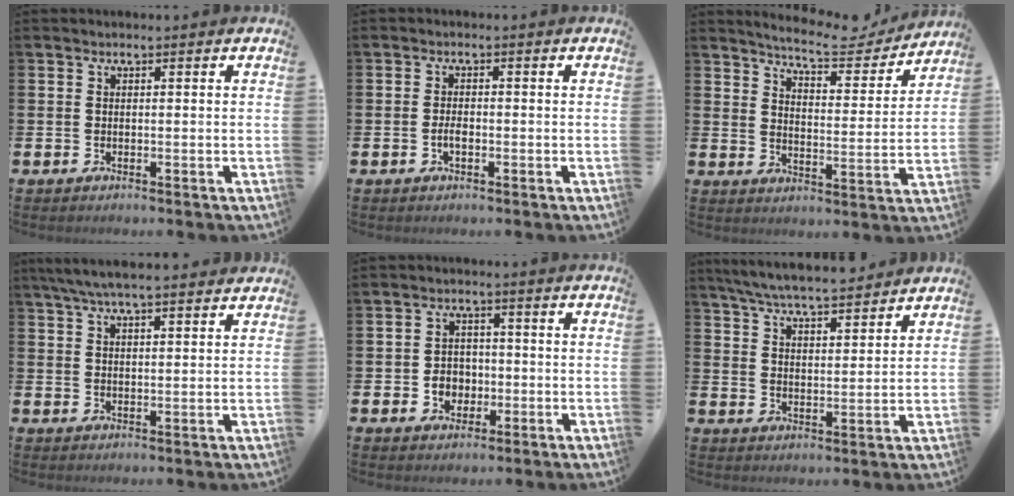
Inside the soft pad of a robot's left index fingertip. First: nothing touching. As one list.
[{"total": 1.6, "force": [-0.5, 0.8, 1.3], "torque": [-0.021, 0.001, -0.012]}, {"total": 7.1, "force": [6.7, 1.1, 2.0], "torque": [-0.039, -0.049, 0.110]}, {"total": 5.5, "force": [5.0, 0.6, 2.3], "torque": [-0.054, -0.009, 0.091]}, {"total": 3.5, "force": [-0.8, 3.0, 1.4], "torque": [-0.015, -0.002, -0.023]}, {"total": 6.6, "force": [6.4, 0.4, 1.6], "torque": [-0.049, -0.034, 0.114]}]